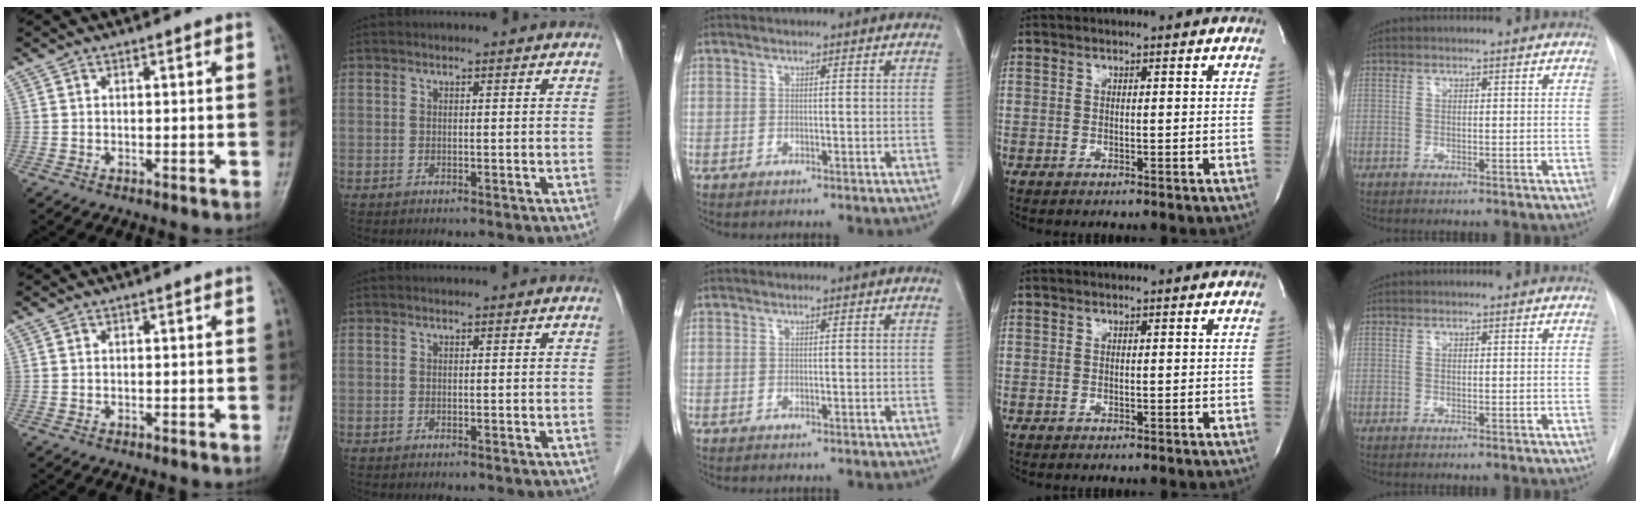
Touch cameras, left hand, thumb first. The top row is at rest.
{}